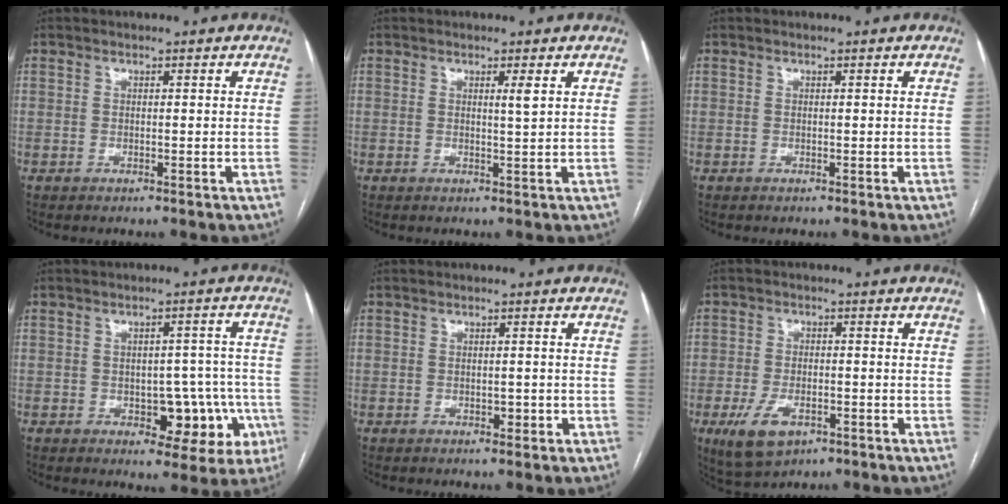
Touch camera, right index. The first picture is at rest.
{"total": 1.4, "force": [0.6, -0.3, 1.3], "torque": [-0.025, -0.005, 0.010]}
{"total": 0.0}
{"total": 9.6, "force": [-3.1, 5.3, 7.4], "torque": [-0.066, 0.027, -0.028]}
{"total": 1.3, "force": [-0.4, 0.9, 0.8], "torque": [-0.009, 0.001, -0.003]}
{"total": 7.0, "force": [-3.4, 3.8, 4.7], "torque": [-0.096, -0.005, -0.050]}